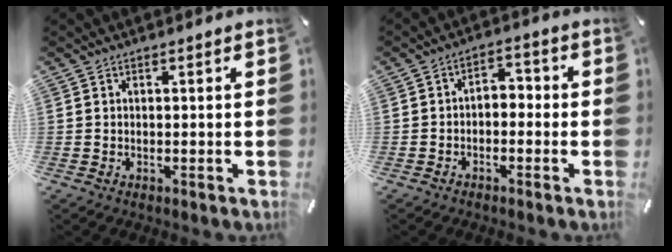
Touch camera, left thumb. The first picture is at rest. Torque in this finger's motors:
{"motor_torque": [0.26, 0.96, 0.19, -0.05, 0.01]}